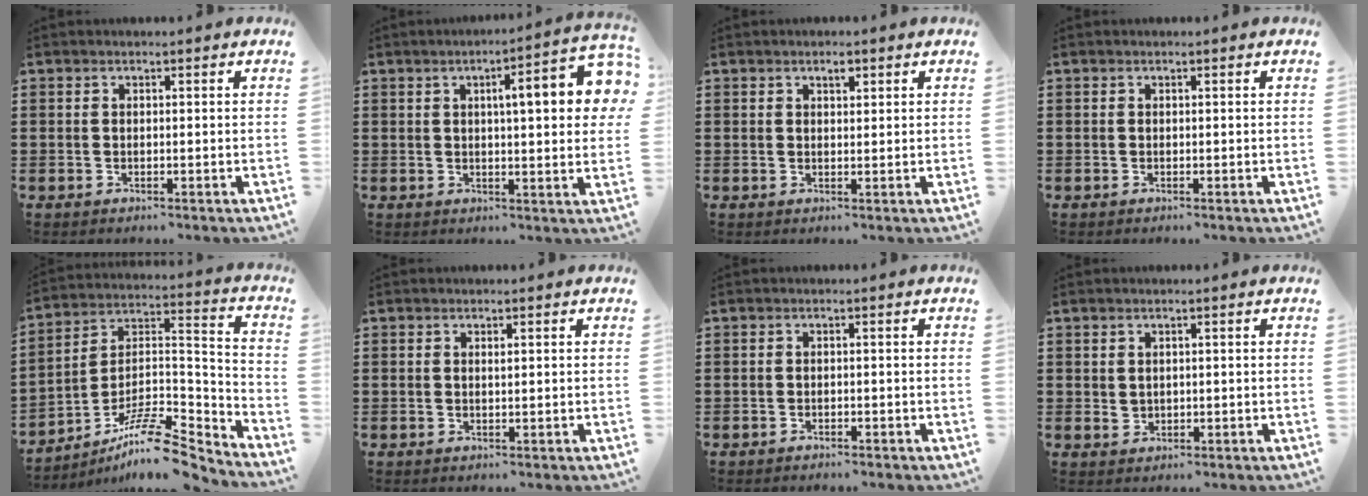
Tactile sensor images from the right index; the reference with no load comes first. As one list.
[{"total": 8.4, "force": [2.3, 1.5, 7.9], "torque": [-0.119, -0.004, 0.028]}, {"total": 1.5, "force": [0.9, 0.7, 1.0], "torque": [-0.013, 0.002, 0.014]}, {"total": 0.0}, {"total": 10.6, "force": [-8.4, 2.6, 6.0], "torque": [-0.105, 0.017, -0.162]}, {"total": 0.6, "force": [0.2, 0.1, 0.5], "torque": [-0.010, 0.000, 0.004]}, {"total": 0.8, "force": [-0.8, 0.1, 0.1], "torque": [-0.004, 0.001, -0.017]}, {"total": 1.3, "force": [0.3, 1.1, 0.7], "torque": [-0.017, 0.006, 0.006]}]